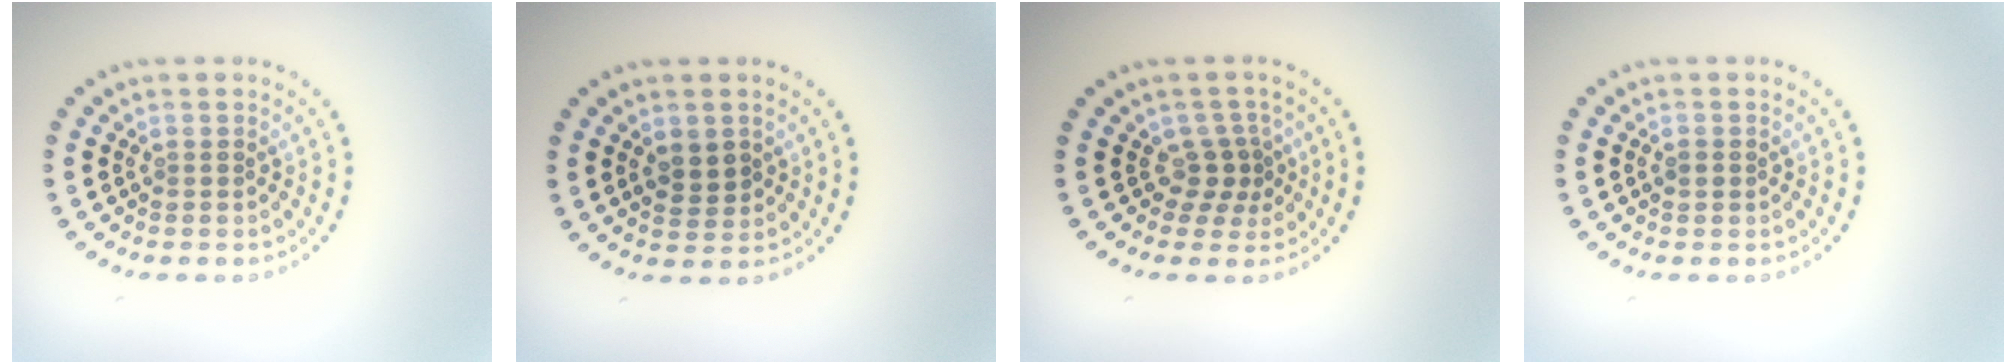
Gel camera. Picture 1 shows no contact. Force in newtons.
{"total": 1.6, "press": 1.6, "slide": 0.5}
{"total": 2.2, "press": 1.5, "slide": 1.6}
{"total": 0.9, "press": 0.9, "slide": 0.1}